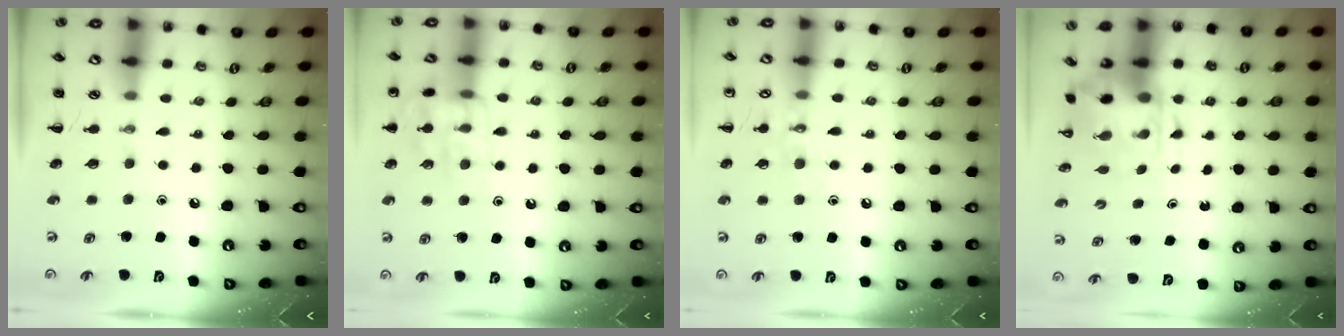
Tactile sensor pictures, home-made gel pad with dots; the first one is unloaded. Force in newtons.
{"total": 13.3, "press": 13.3, "slide": 1.0}
{"total": 7.7, "press": 7.6, "slide": 1.4}
{"total": 3.9, "press": 3.8, "slide": 0.9}